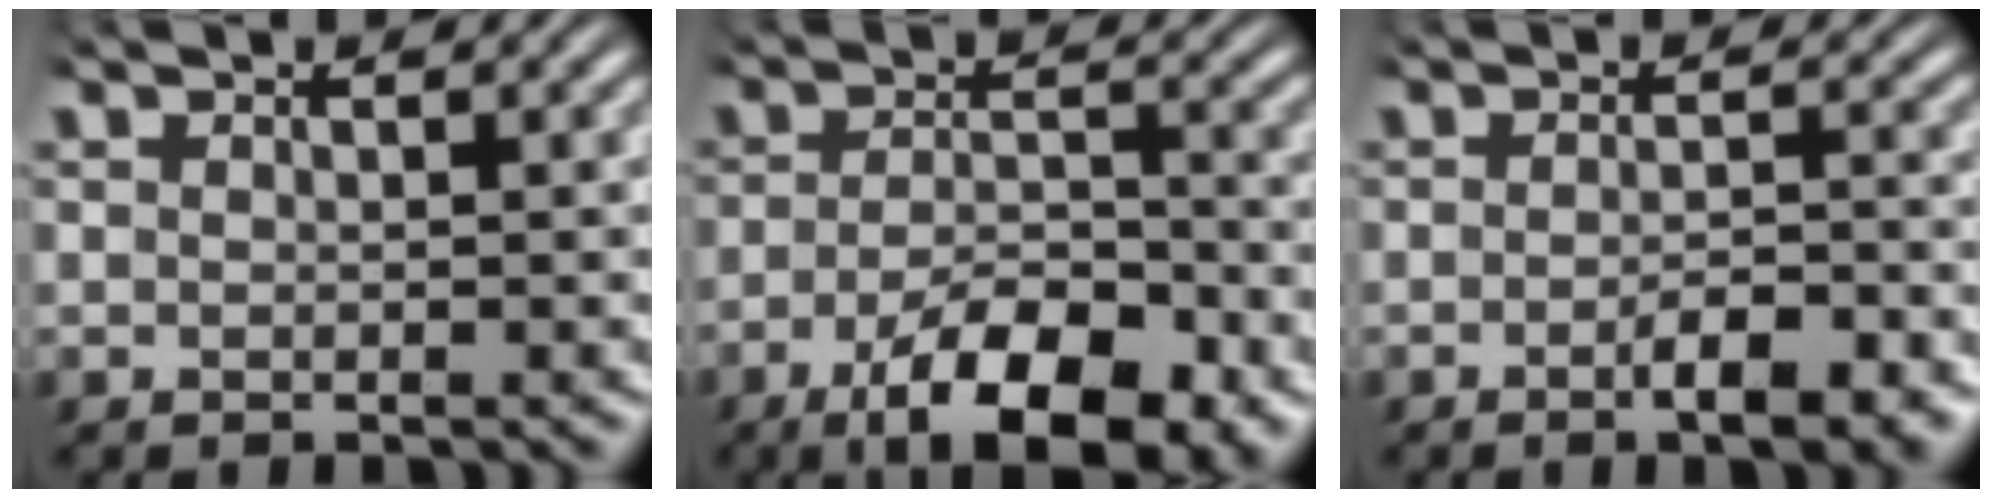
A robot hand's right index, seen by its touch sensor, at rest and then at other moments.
{"total": 9.9, "force": [-5.7, 4.2, 7.0], "torque": [-0.107, -0.026, -0.080]}
{"total": 3.6, "force": [-2.3, 1.4, 2.4], "torque": [-0.029, 0.003, -0.049]}